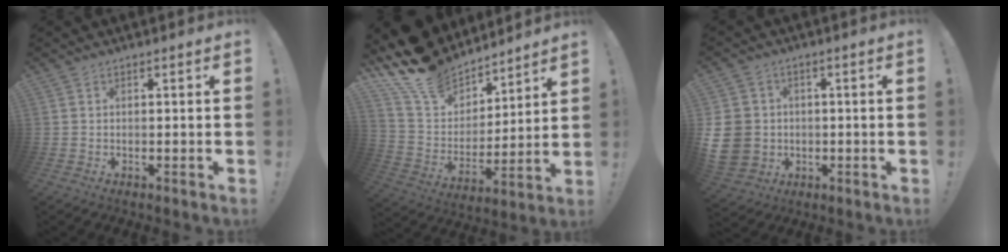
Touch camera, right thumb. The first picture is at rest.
{"total": 17.1, "force": [12.8, 9.8, 5.7], "torque": [-0.117, -0.086, 0.246]}
{"total": 10.7, "force": [-1.0, 9.4, 4.9], "torque": [-0.111, 0.016, -0.010]}